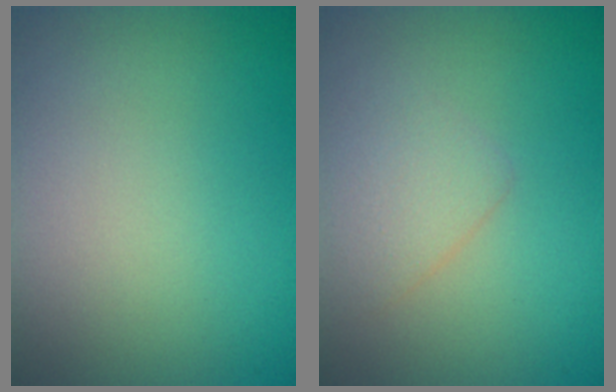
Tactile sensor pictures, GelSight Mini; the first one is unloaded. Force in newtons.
{"total": 1.7, "press": 1.7, "slide": 0.0}